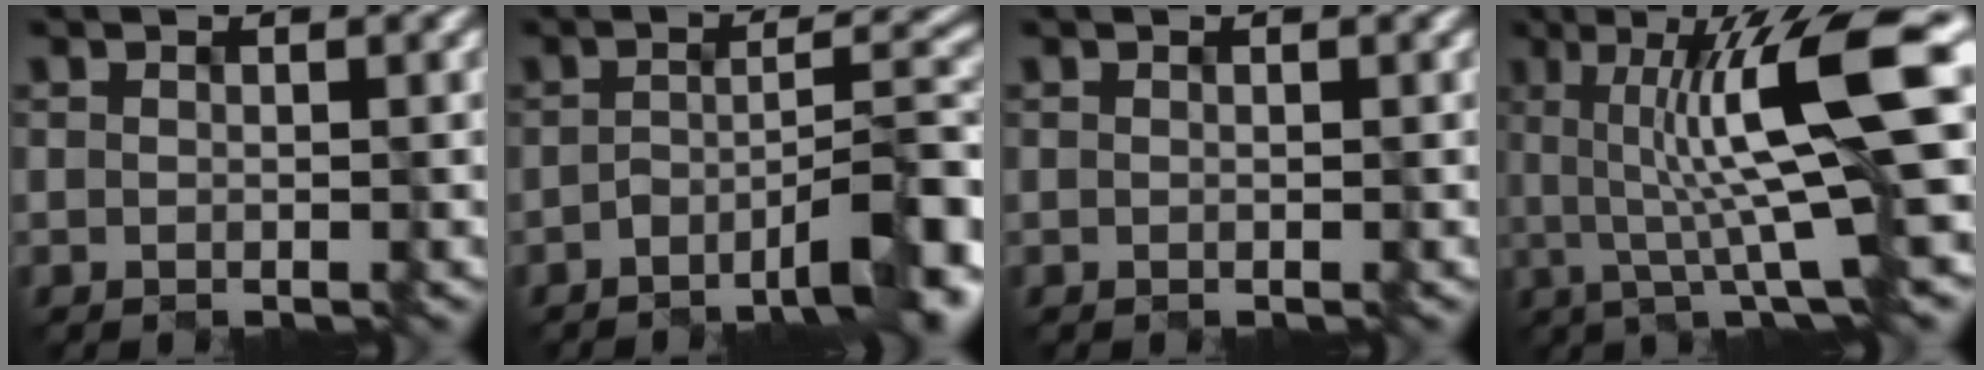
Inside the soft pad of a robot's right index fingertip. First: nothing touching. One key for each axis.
{"total": 7.4, "fx": -3.7, "fy": 1.6, "fz": 6.2, "tx": -0.086, "ty": 0.016, "tz": -0.058}
{"total": 0.0}
{"total": 10.8, "fx": 1.2, "fy": 2.0, "fz": 10.5, "tx": -0.160, "ty": 0.003, "tz": 0.027}